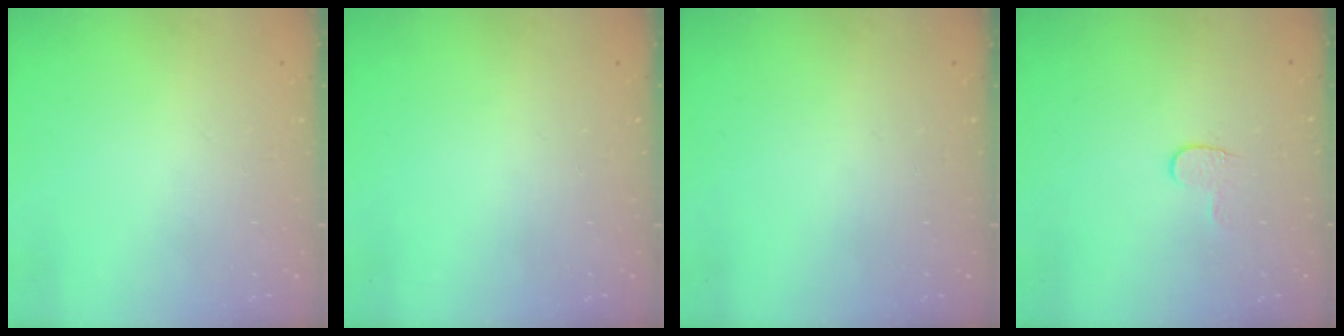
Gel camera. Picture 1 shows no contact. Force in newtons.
{"total": 0.0}
{"total": 0.0}
{"total": 3.5, "press": 3.5, "slide": 0.4}